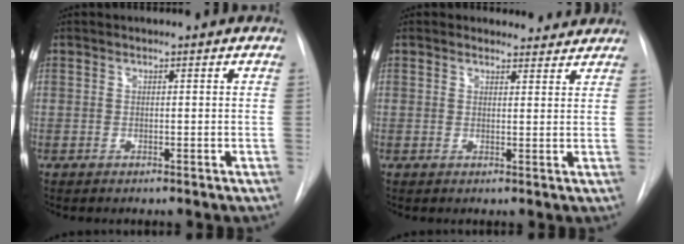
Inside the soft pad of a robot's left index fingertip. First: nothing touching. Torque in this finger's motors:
{"motor_torque": [0.99, -1.14, 0.05, 0.00]}